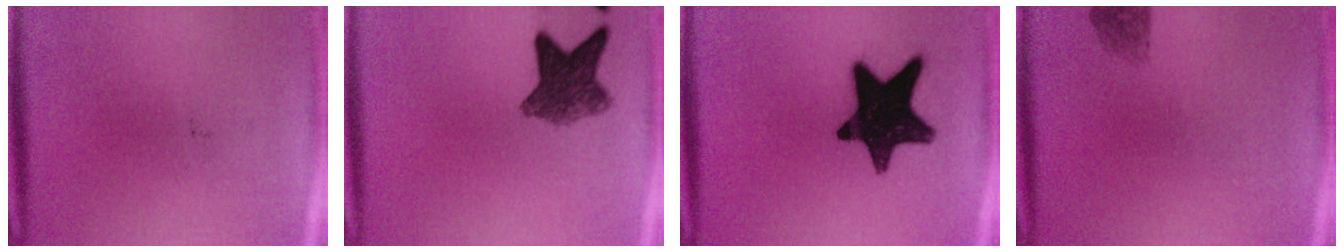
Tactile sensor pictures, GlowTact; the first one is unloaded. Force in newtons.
{"total": 7.4}
{"total": 16.6}
{"total": 1.7}